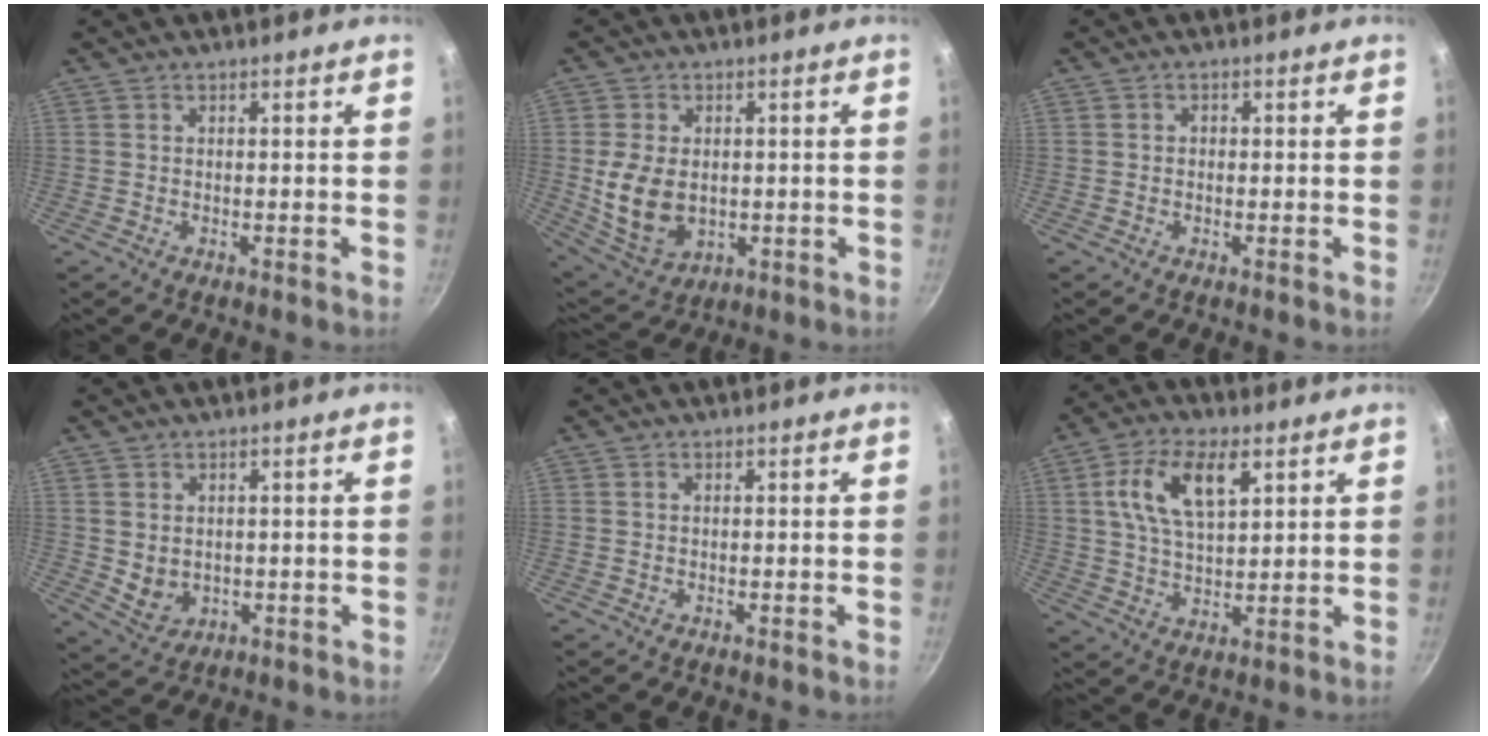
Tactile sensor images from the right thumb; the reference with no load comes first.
{"total": 10.8, "force": [-0.1, 7.6, 7.7], "torque": [-0.137, -0.011, 0.016]}
{"total": 0.8, "force": [-0.2, 0.7, 0.4], "torque": [-0.004, 0.003, -0.005]}
{"total": 4.9, "force": [0.6, 4.0, 2.8], "torque": [-0.037, -0.009, 0.024]}
{"total": 0.0}
{"total": 11.7, "force": [4.4, 5.8, 9.2], "torque": [-0.160, -0.004, 0.080]}